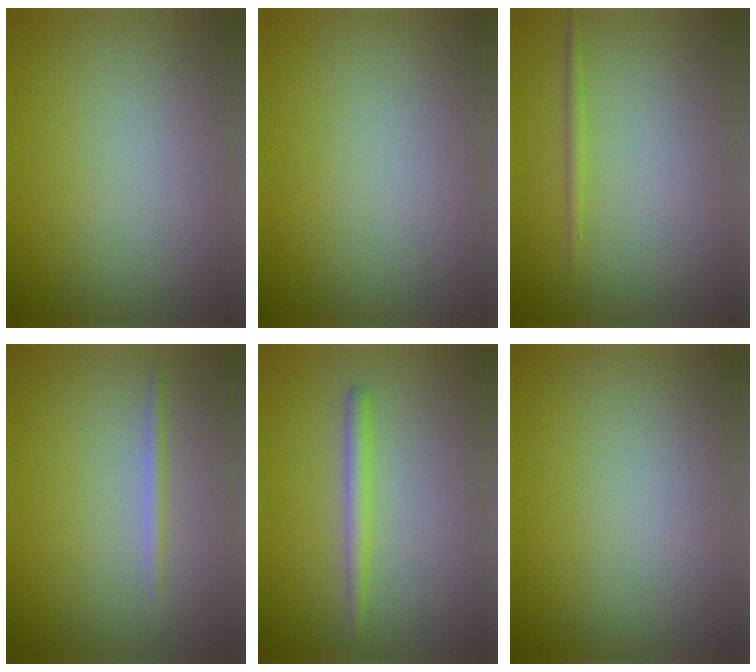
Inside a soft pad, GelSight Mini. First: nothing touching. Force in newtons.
{"total": 0.0}
{"total": 0.8, "press": 0.8, "slide": 0.1}
{"total": 1.1, "press": 1.1, "slide": 0.0}
{"total": 1.7, "press": 1.7, "slide": 0.2}
{"total": 0.0}